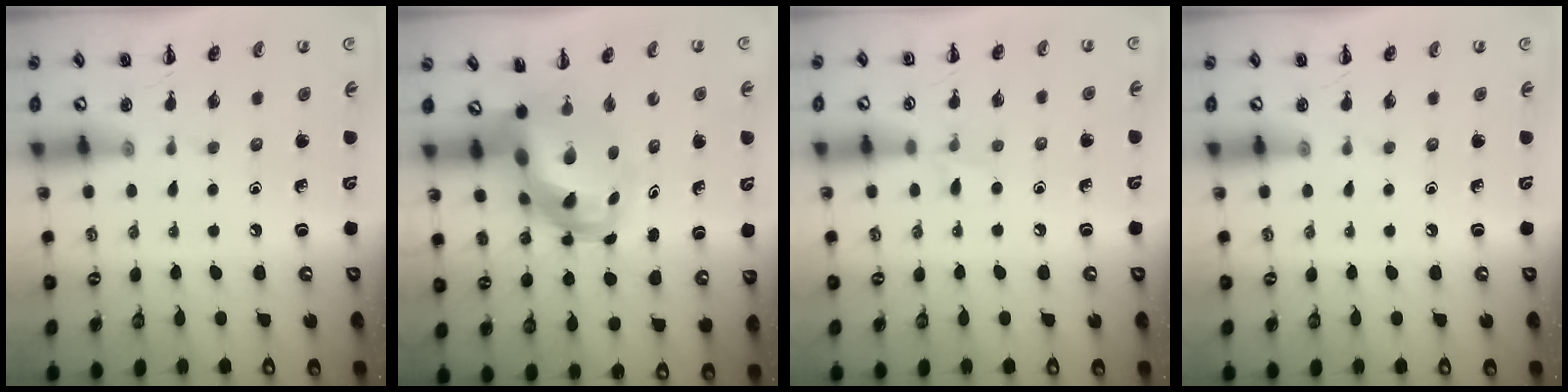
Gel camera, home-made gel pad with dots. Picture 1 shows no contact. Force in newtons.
{"total": 5.4, "press": 5.1, "slide": 1.8}
{"total": 5.0, "press": 4.7, "slide": 1.8}
{"total": 0.0}